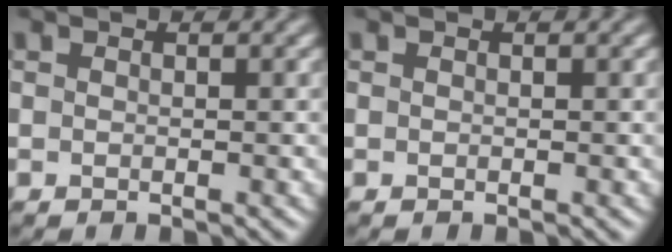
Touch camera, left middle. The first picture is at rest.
{"total": 0.0}